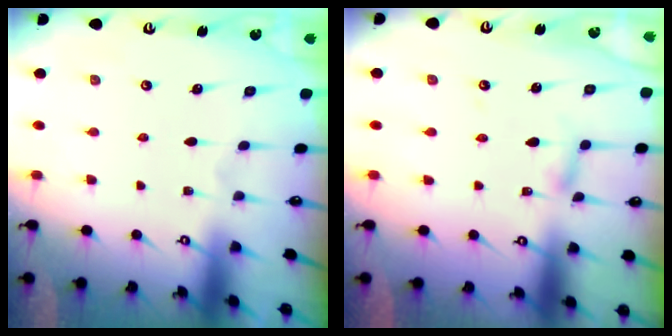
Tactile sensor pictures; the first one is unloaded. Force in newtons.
{"total": 2.8, "press": 2.8, "slide": 0.3}